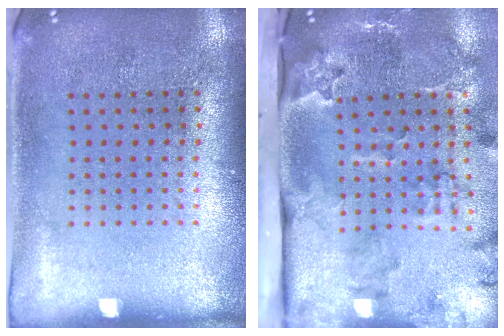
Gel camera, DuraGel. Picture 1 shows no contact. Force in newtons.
{"total": 3.8, "press": 2.6, "slide": 2.7}